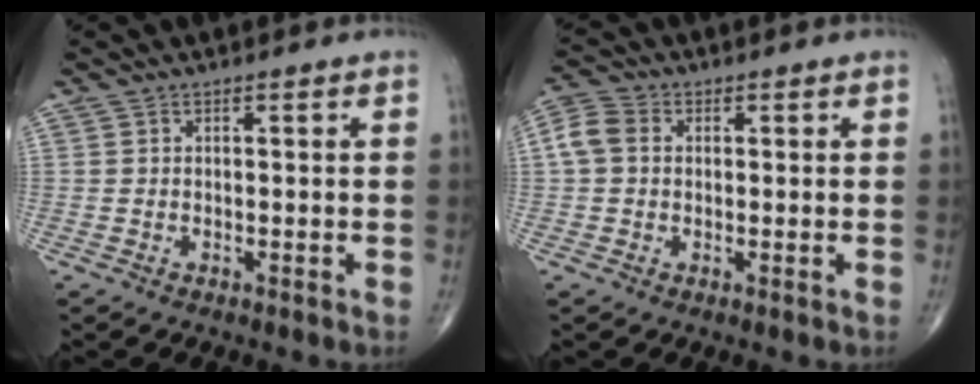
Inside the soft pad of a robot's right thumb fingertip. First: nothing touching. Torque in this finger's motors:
{"motor_torque": [-0.49, 0.60, 0.47, 0.13, 0.01]}